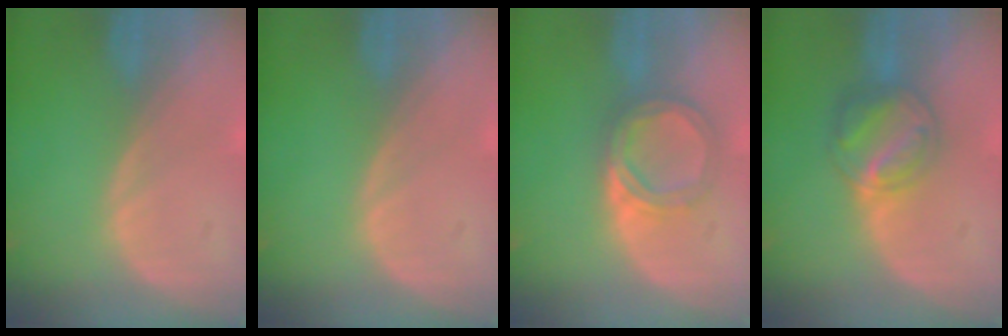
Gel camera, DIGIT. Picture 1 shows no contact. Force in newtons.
{"total": 0.0}
{"total": 5.2, "press": 5.0, "slide": 1.3}
{"total": 5.8, "press": 5.8, "slide": 0.6}